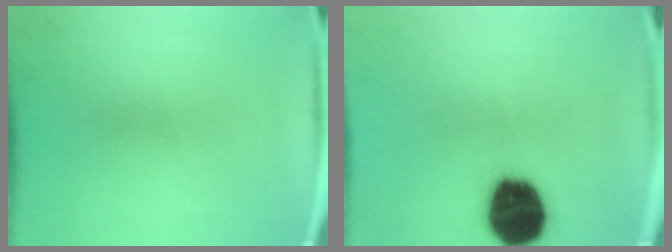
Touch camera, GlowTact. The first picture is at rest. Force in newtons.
{"total": 18.2}